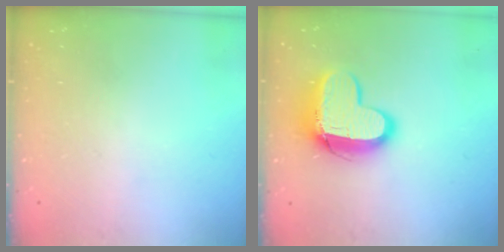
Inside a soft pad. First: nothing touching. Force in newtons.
{"total": 12.9, "press": 12.9, "slide": 1.1}